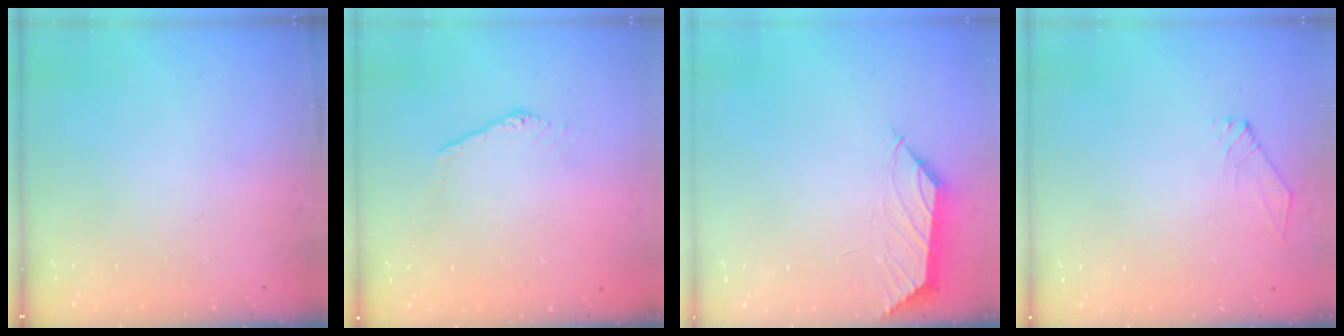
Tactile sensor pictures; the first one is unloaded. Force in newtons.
{"total": 1.6, "press": 1.6, "slide": 0.0}
{"total": 1.0, "press": 0.8, "slide": 0.5}
{"total": 3.2, "press": 3.1, "slide": 0.6}